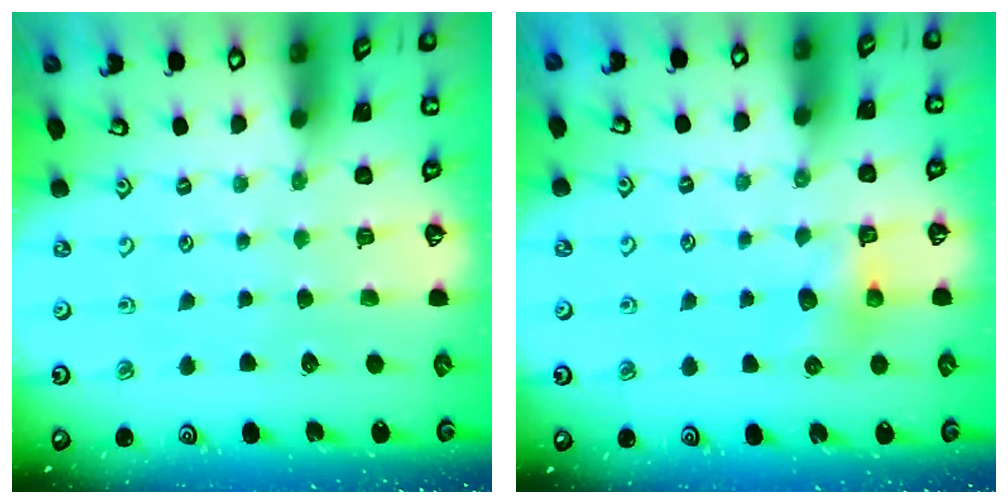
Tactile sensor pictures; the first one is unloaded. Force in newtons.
{"total": 5.3, "press": 5.3, "slide": 0.4}